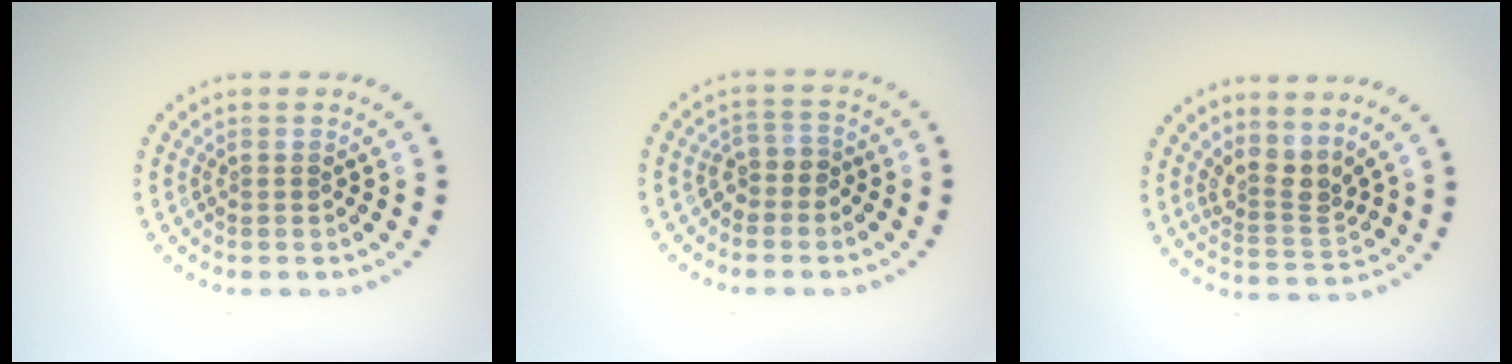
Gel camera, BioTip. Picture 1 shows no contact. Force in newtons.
{"total": 1.8, "press": 1.4, "slide": 1.1}
{"total": 2.8, "press": 2.0, "slide": 2.0}